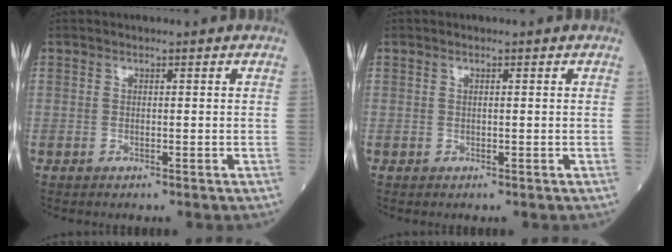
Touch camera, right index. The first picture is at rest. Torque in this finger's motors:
{"motor_torque": [-0.12, -0.04, -0.02, -0.01]}